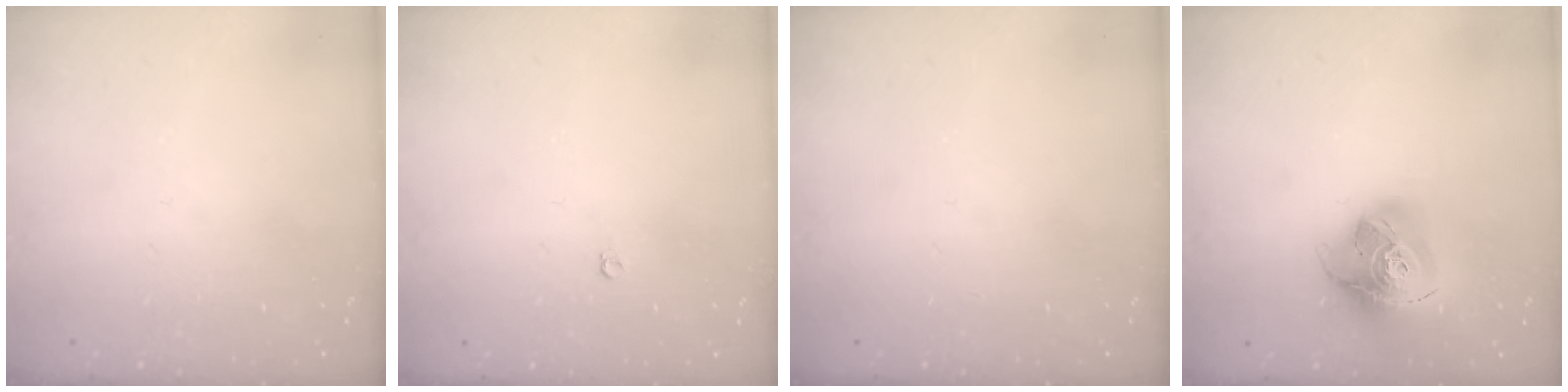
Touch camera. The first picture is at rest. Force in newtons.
{"total": 3.6, "press": 3.6, "slide": 0.6}
{"total": 0.0}
{"total": 18.0, "press": 17.9, "slide": 1.9}